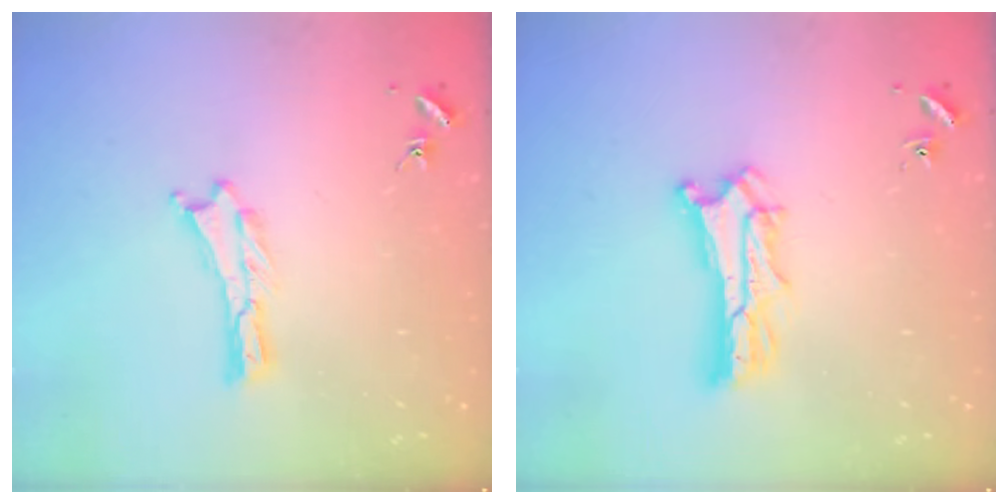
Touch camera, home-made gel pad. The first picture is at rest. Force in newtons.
{"total": 4.6, "press": 4.6, "slide": 0.4}